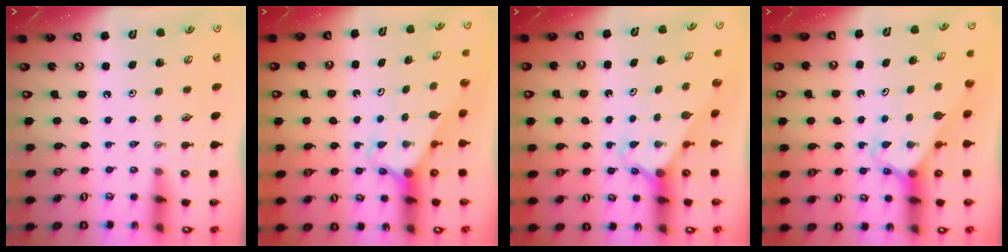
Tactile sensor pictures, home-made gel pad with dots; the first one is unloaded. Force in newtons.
{"total": 3.7, "press": 3.7, "slide": 0.1}
{"total": 2.0, "press": 2.0, "slide": 0.2}
{"total": 2.6, "press": 2.6, "slide": 0.2}